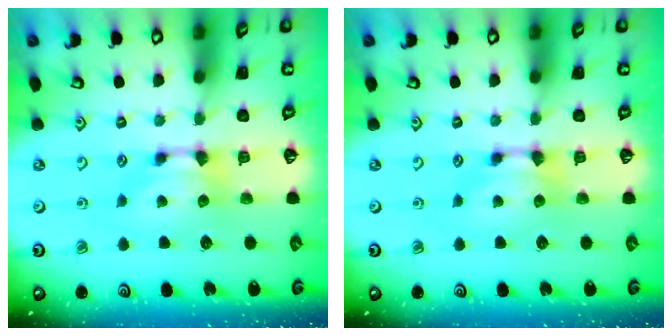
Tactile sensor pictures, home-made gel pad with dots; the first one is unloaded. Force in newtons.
{"total": 0.0}